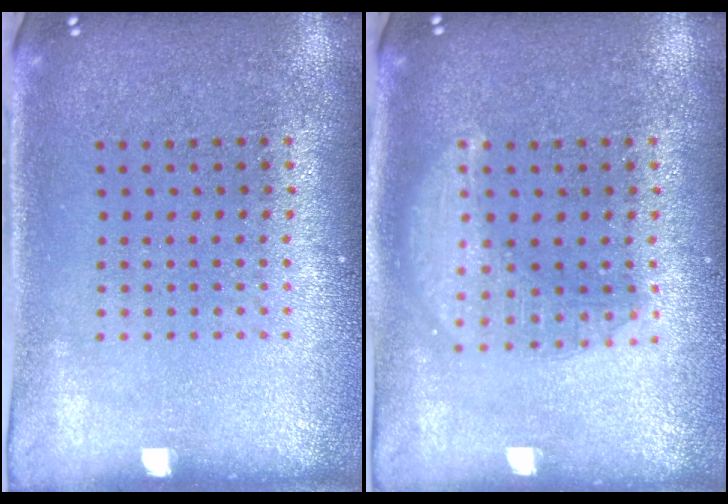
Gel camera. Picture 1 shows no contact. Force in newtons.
{"total": 2.6, "press": 2.6, "slide": 0.4}